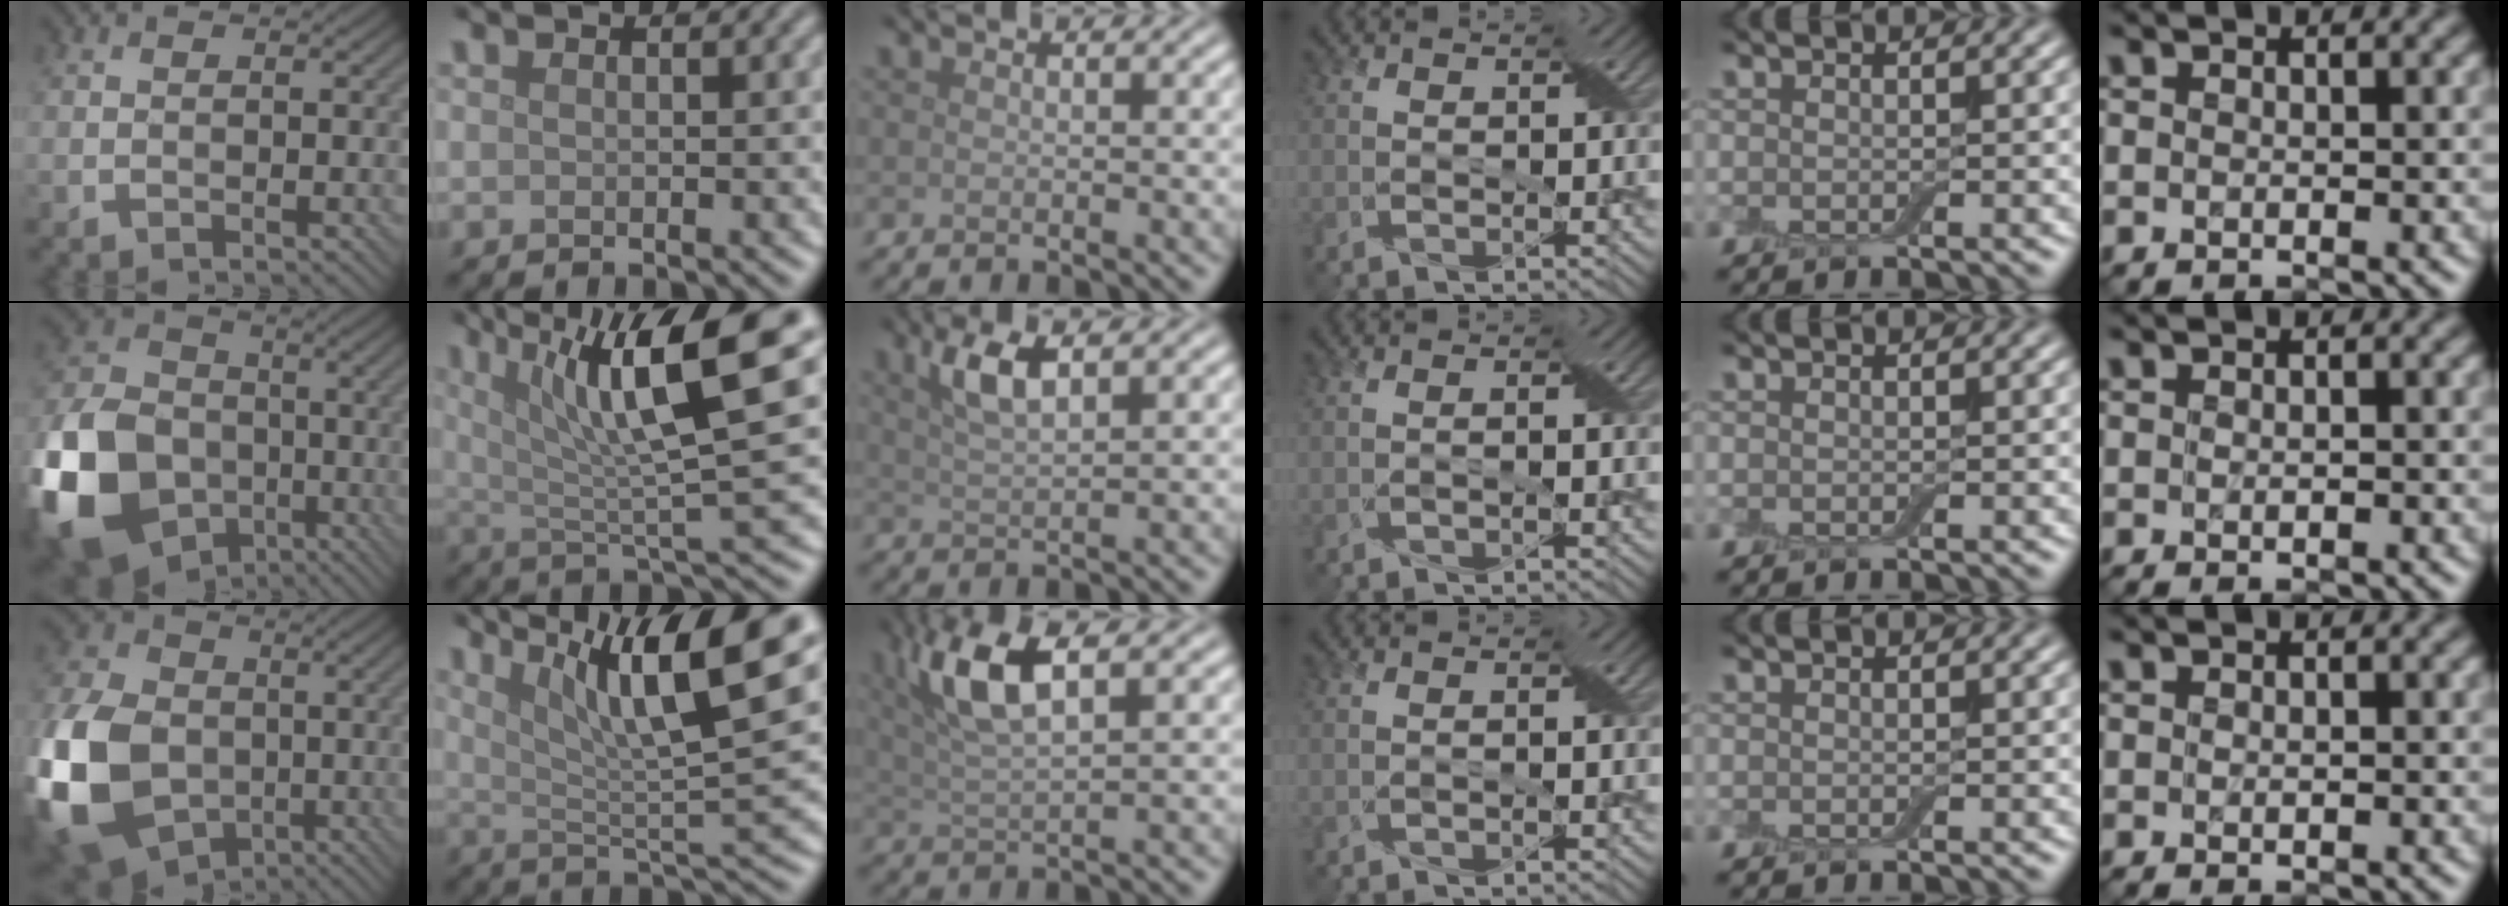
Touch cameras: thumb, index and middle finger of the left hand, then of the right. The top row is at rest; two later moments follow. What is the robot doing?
{"motion": "open", "object": "airpods case & airpods"}